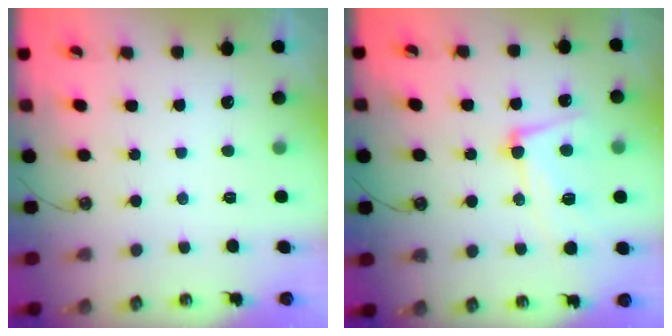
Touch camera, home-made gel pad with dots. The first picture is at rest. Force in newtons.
{"total": 8.0, "press": 7.8, "slide": 1.5}